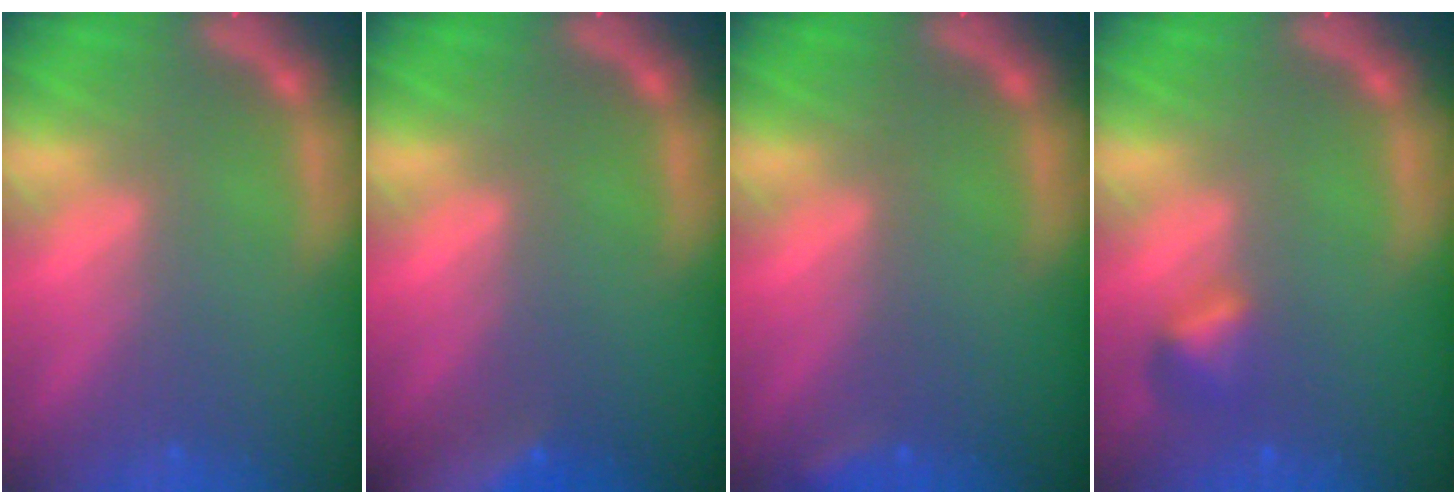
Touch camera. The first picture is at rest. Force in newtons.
{"total": 10.0}
{"total": 1.4}
{"total": 1.9}